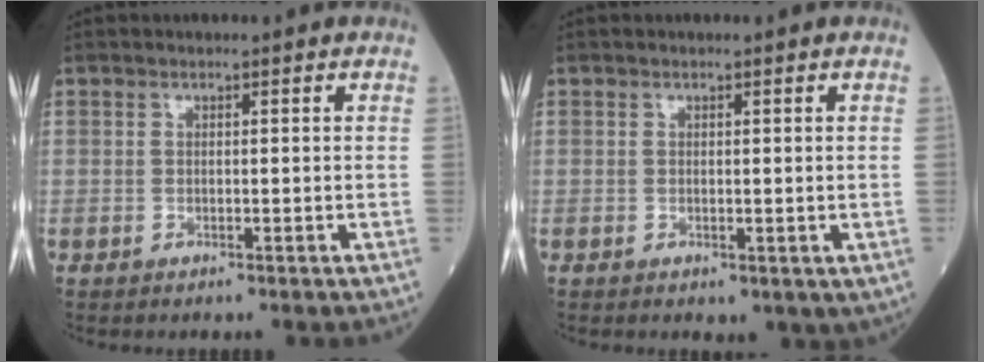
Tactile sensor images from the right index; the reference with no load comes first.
{"total": 2.1, "force": [0.0, 1.5, 1.4], "torque": [-0.018, -0.005, 0.010]}